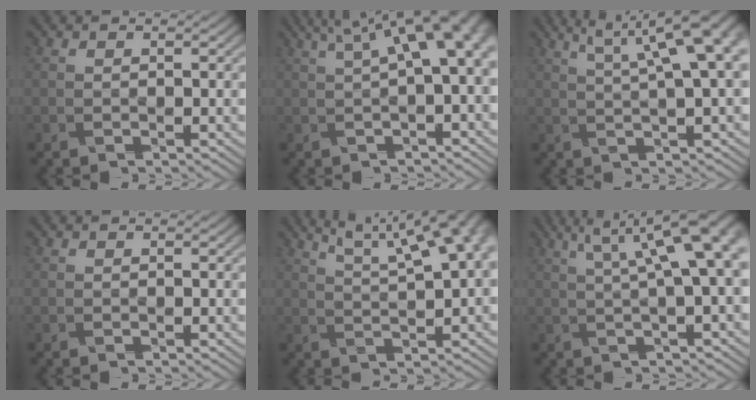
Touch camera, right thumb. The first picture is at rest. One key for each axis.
{"total": 10.1, "fx": 3.1, "fy": 3.2, "fz": 9.1, "tx": -0.114, "ty": 0.029, "tz": 0.048}
{"total": 11.4, "fx": 4.6, "fy": 2.9, "fz": 10.1, "tx": -0.135, "ty": 0.037, "tz": 0.063}
{"total": 0.0}
{"total": 14.2, "fx": 6.9, "fy": 4.8, "fz": 11.4, "tx": -0.155, "ty": 0.047, "tz": 0.092}
{"total": 10.9, "fx": 3.5, "fy": 2.9, "fz": 9.9, "tx": -0.141, "ty": 0.032, "tz": 0.053}